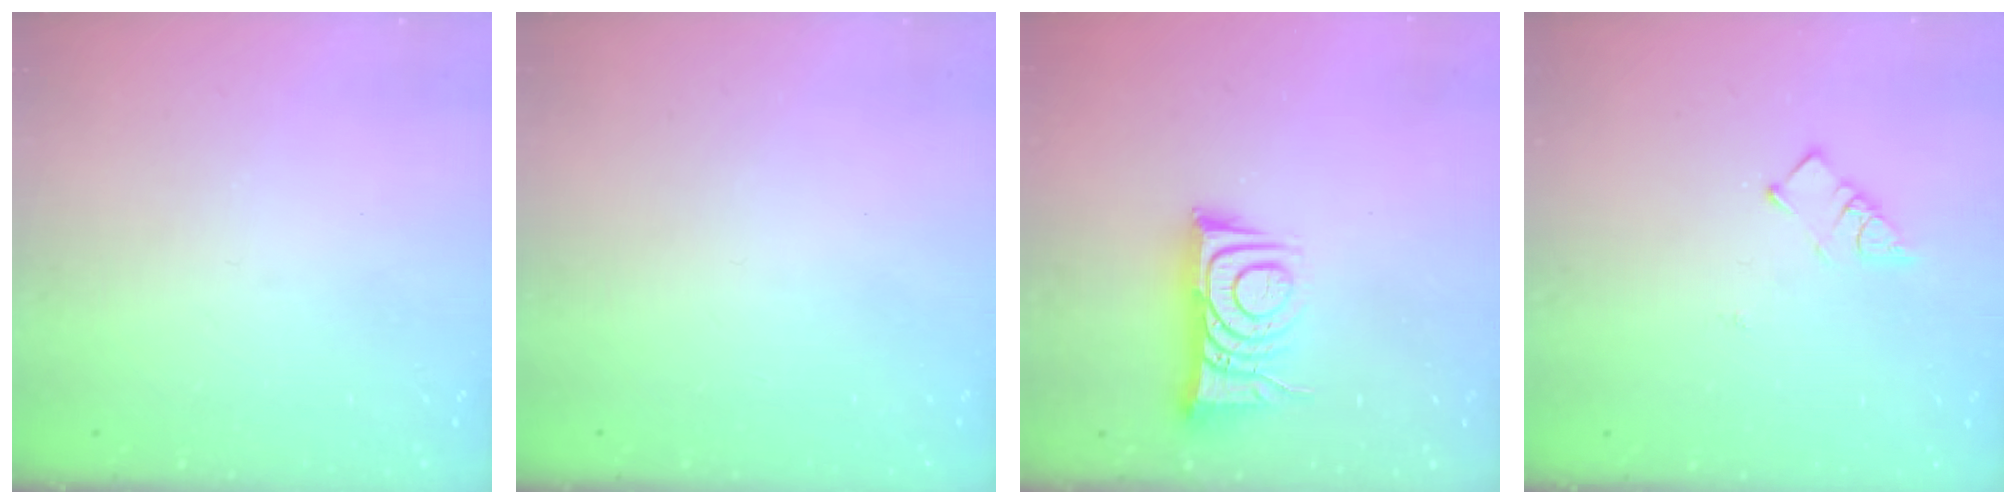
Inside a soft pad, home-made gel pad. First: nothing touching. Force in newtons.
{"total": 1.5, "press": 1.5, "slide": 0.1}
{"total": 9.8, "press": 9.8, "slide": 1.2}
{"total": 3.7, "press": 3.7, "slide": 0.4}